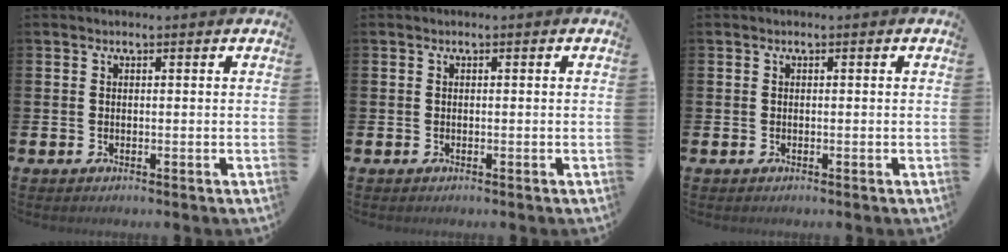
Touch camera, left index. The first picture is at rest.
{"total": 0.0}
{"total": 0.0}